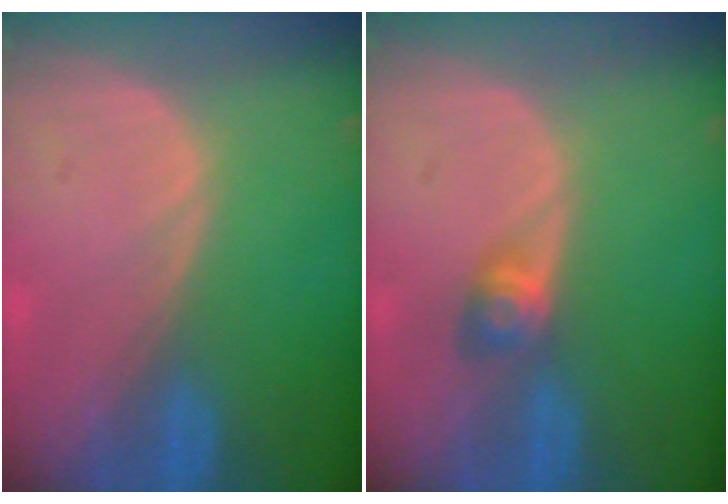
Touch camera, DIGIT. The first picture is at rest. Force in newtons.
{"total": 2.9, "press": 2.6, "slide": 1.4}